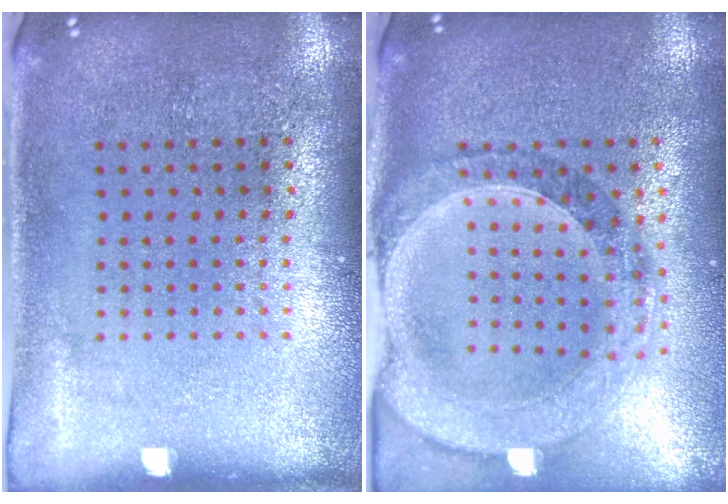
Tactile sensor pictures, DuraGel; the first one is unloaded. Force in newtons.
{"total": 1.4, "press": 1.4, "slide": 0.3}